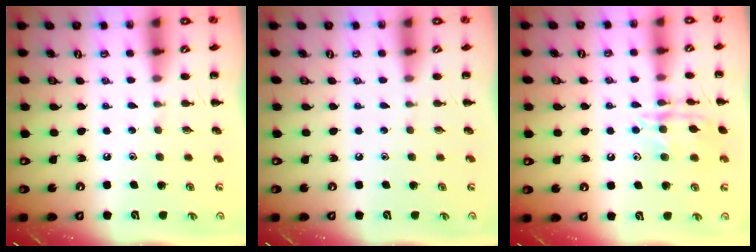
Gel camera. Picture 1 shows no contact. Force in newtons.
{"total": 0.0}
{"total": 12.9, "press": 12.9, "slide": 0.6}